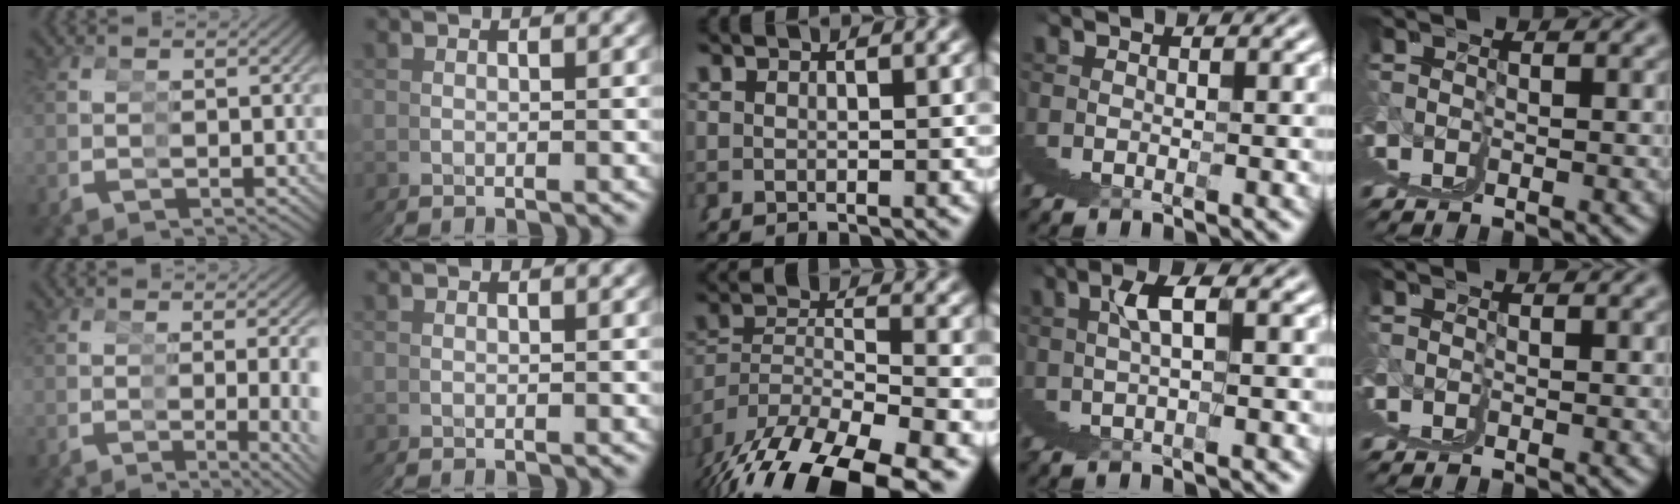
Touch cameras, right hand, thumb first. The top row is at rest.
{"thumb": {"total": 3.8, "force": [-0.6, 0.5, 3.7], "torque": [-0.050, -0.004, -0.005]}, "middle": {"total": 10.2, "force": [-6.0, 5.5, 6.2], "torque": [-0.119, -0.040, -0.078]}, "ring": {"total": 3.4, "force": [2.5, -0.4, 2.2], "torque": [-0.020, 0.025, 0.037]}}